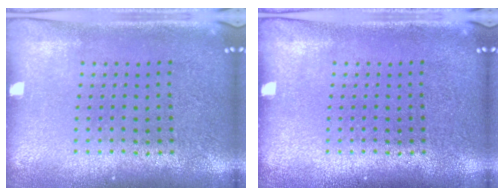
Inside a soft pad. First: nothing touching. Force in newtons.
{"total": 0.0}